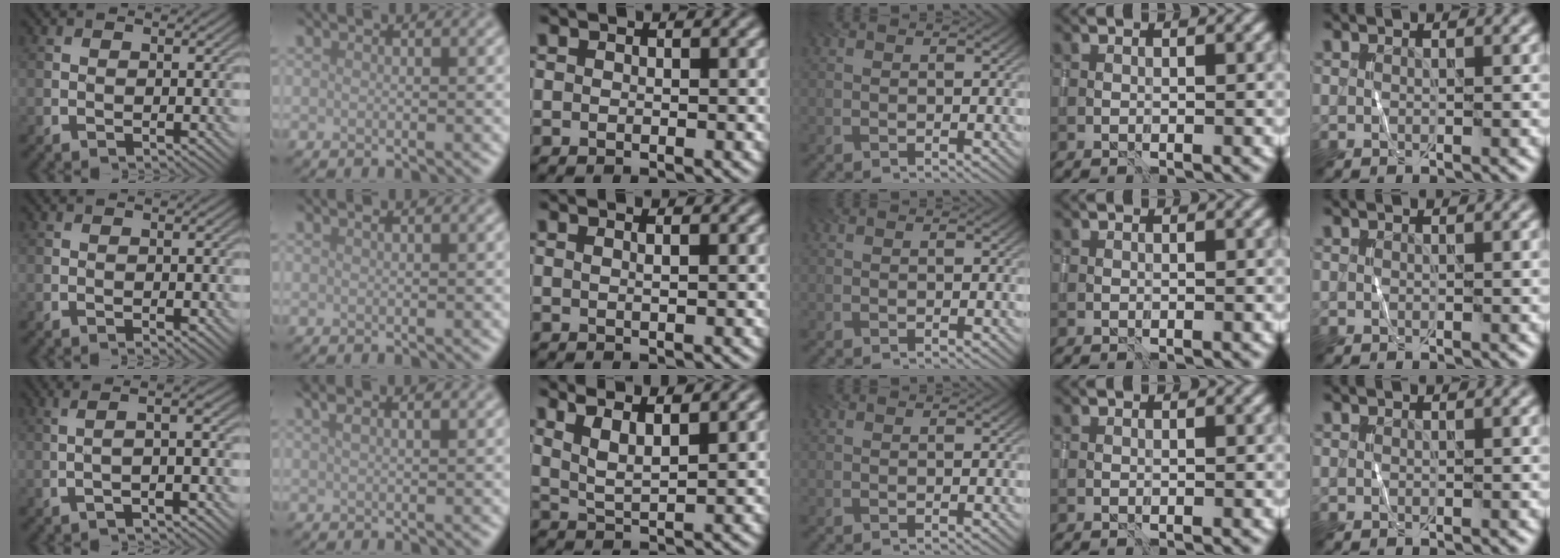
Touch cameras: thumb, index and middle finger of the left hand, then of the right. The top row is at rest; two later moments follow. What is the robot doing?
{"motion": "wrap", "object": "sponge"}